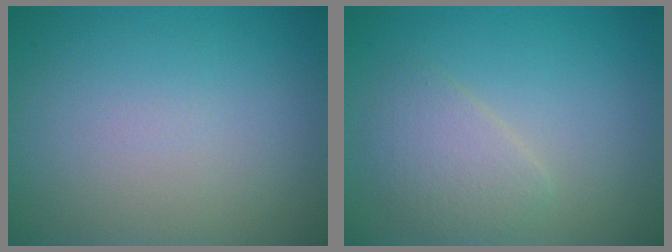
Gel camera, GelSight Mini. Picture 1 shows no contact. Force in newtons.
{"total": 2.5, "press": 2.5, "slide": 0.1}